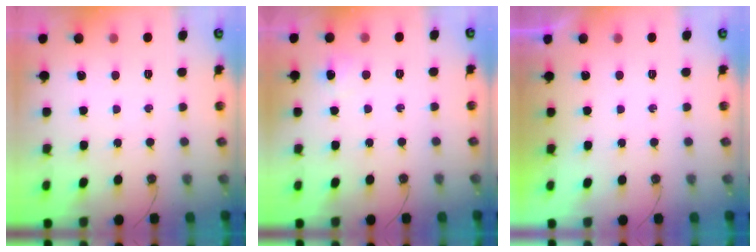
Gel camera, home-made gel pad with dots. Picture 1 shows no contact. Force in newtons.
{"total": 4.9, "press": 4.8, "slide": 1.1}
{"total": 0.0}